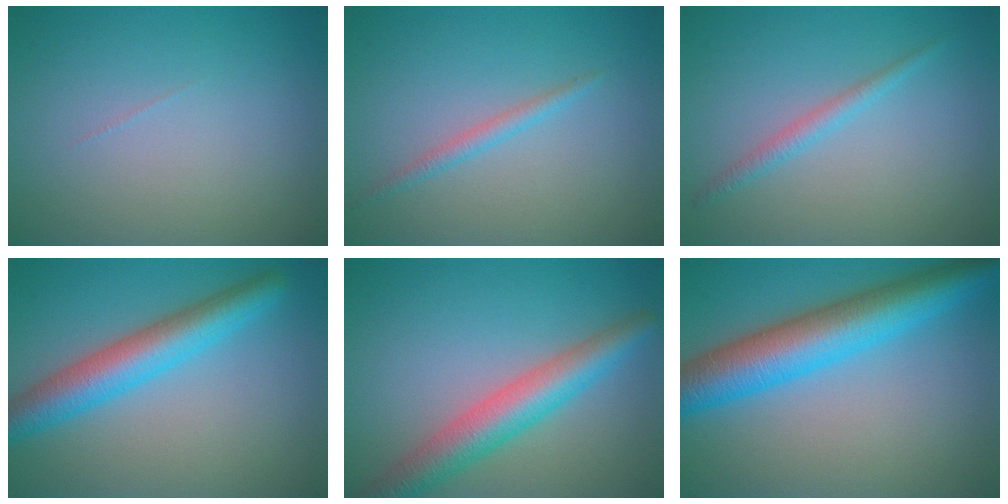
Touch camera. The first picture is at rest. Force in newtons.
{"total": 1.3, "press": 1.3, "slide": 0.1}
{"total": 1.5, "press": 1.5, "slide": 0.1}
{"total": 5.7, "press": 5.7, "slide": 0.2}
{"total": 5.6, "press": 5.6, "slide": 0.1}
{"total": 8.5, "press": 8.5, "slide": 0.1}